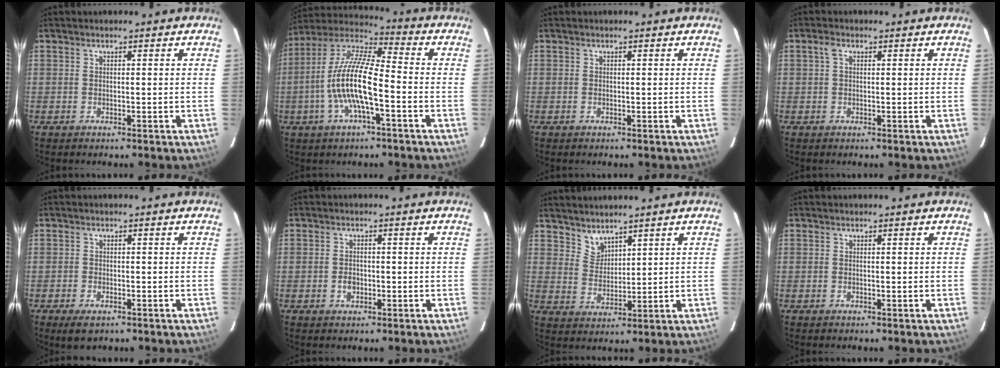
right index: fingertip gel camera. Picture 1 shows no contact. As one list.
[{"total": 14.5, "force": [-3.9, 3.5, 13.5], "torque": [-0.263, -0.001, -0.080]}, {"total": 0.0}, {"total": 1.6, "force": [0.5, 0.9, 1.1], "torque": [-0.024, 0.007, 0.006]}, {"total": 3.6, "force": [-2.3, 1.8, 2.2], "torque": [-0.050, -0.013, -0.040]}, {"total": 2.2, "force": [-0.6, 1.8, 1.2], "torque": [-0.022, 0.003, -0.011]}, {"total": 4.2, "force": [3.8, 1.6, 0.7], "torque": [-0.010, -0.001, 0.077]}, {"total": 0.0}]